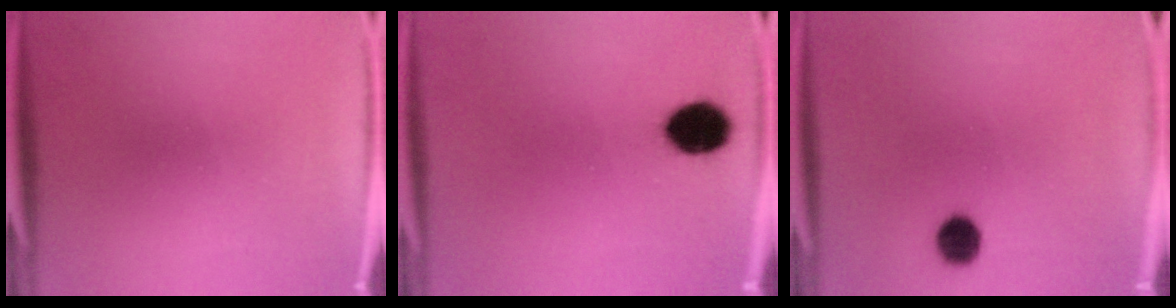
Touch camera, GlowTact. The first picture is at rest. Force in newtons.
{"total": 8.8}
{"total": 4.8}